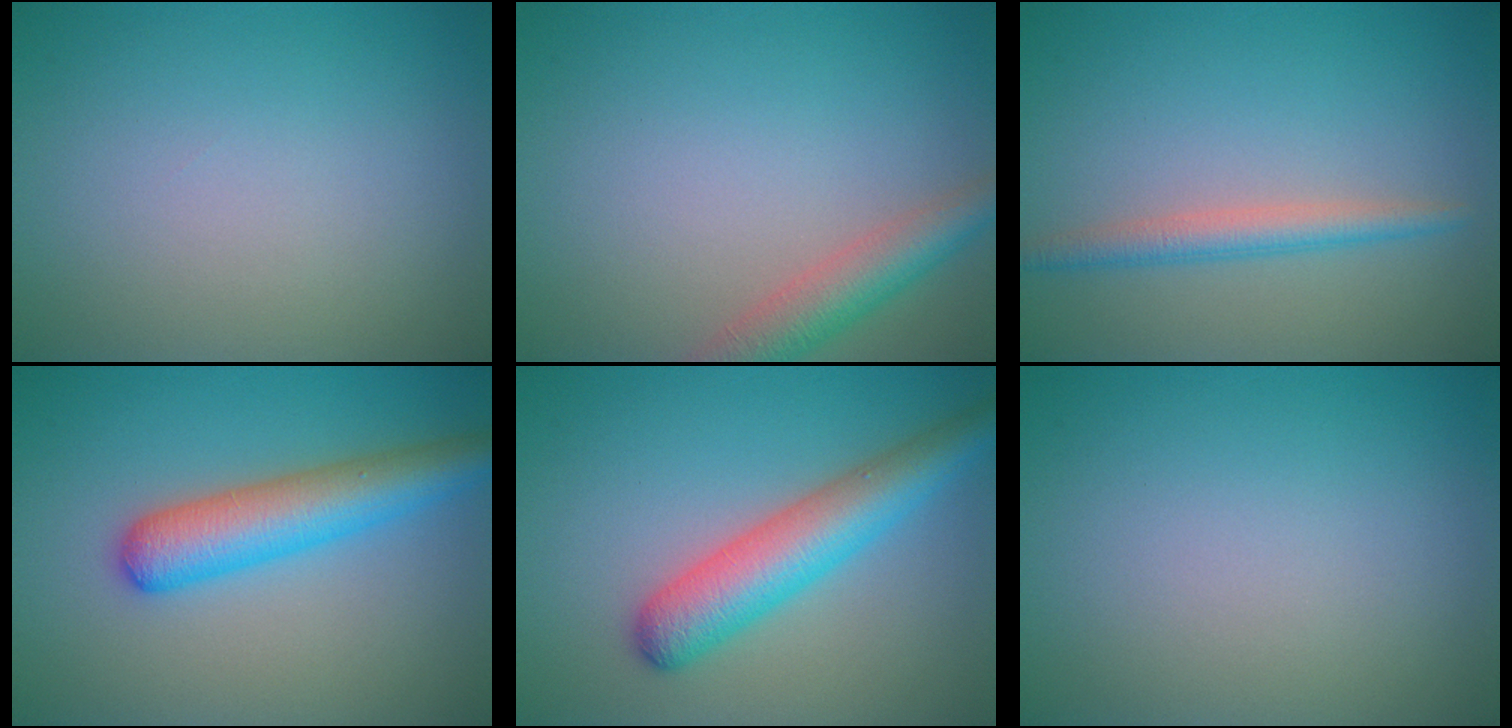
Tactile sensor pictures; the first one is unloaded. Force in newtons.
{"total": 3.9, "press": 3.9, "slide": 0.3}
{"total": 2.4, "press": 2.4, "slide": 0.1}
{"total": 5.5, "press": 5.5, "slide": 0.2}
{"total": 5.8, "press": 5.8, "slide": 0.2}
{"total": 0.0}